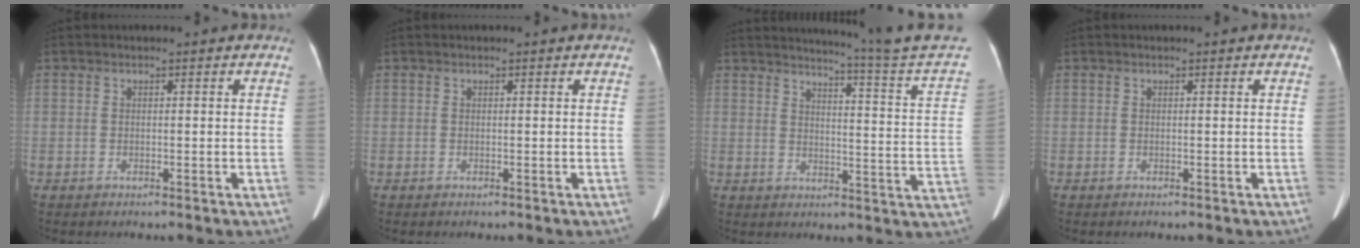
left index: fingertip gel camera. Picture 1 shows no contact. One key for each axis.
{"total": 0.0}
{"total": 15.6, "fx": 14.4, "fy": -3.5, "fz": 4.9, "tx": -0.085, "ty": -0.099, "tz": 0.170}
{"total": 0.0}